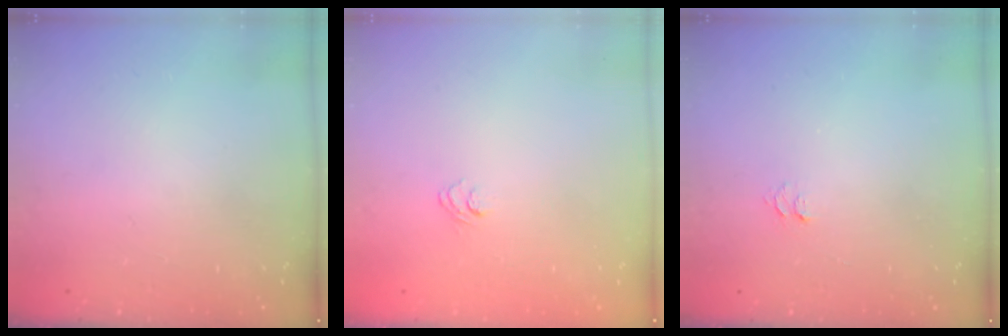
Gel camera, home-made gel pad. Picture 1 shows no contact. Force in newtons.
{"total": 4.3, "press": 4.0, "slide": 1.4}
{"total": 3.6, "press": 3.6, "slide": 0.4}